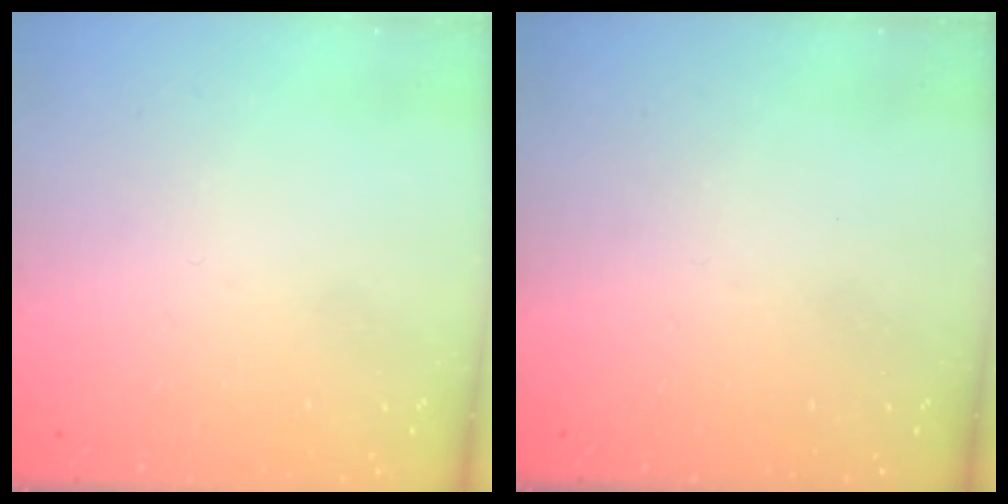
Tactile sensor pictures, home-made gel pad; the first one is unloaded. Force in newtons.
{"total": 0.0}